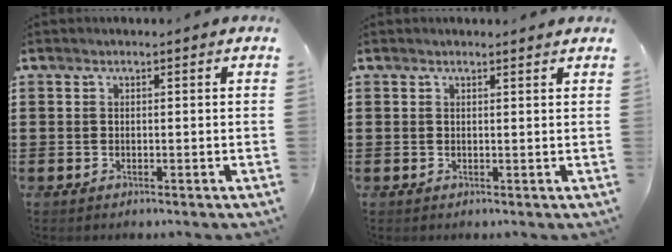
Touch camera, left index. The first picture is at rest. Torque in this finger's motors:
{"motor_torque": [0.14, 0.05, -0.02, 0.00]}